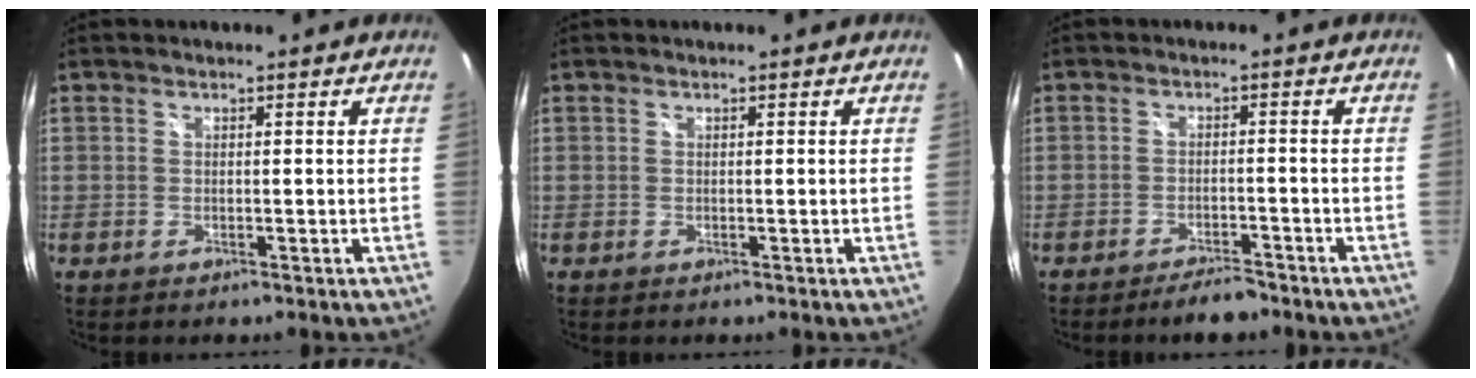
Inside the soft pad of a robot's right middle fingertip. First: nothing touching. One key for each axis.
{"total": 0.0}
{"total": 4.5, "fx": -3.9, "fy": 1.3, "fz": 1.9, "tx": -0.045, "ty": -0.002, "tz": -0.060}